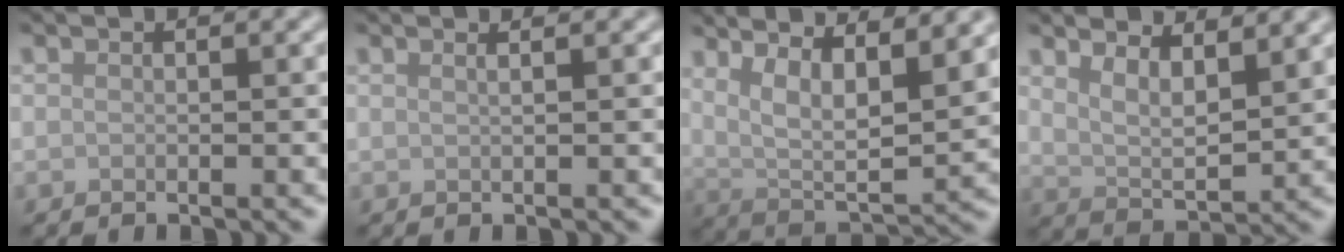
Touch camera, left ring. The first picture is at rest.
{"total": 2.1, "force": [1.1, 1.1, 1.4], "torque": [0.002, 0.003, -0.012]}
{"total": 10.6, "force": [5.4, 3.4, 8.5], "torque": [-0.136, 0.009, 0.079]}
{"total": 4.7, "force": [3.0, 1.8, 3.2], "torque": [-0.062, -0.008, 0.057]}